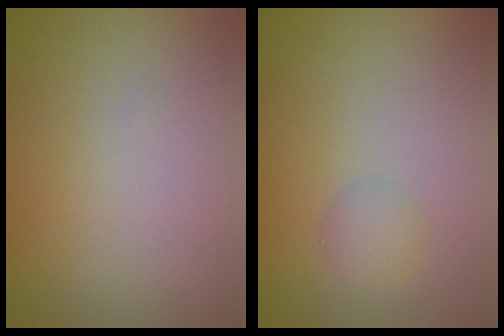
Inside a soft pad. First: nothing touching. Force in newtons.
{"total": 1.4, "press": 1.4, "slide": 0.0}